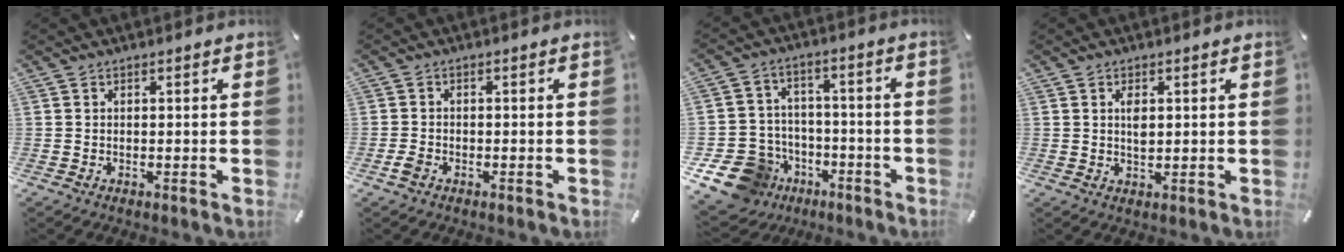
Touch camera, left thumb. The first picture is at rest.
{"total": 2.1, "force": [-1.1, 1.3, 1.2], "torque": [-0.027, 0.001, -0.022]}
{"total": 13.3, "force": [-6.4, 10.8, 4.2], "torque": [-0.093, 0.039, -0.107]}
{"total": 3.1, "force": [0.7, 1.6, 2.6], "torque": [-0.049, 0.003, 0.008]}